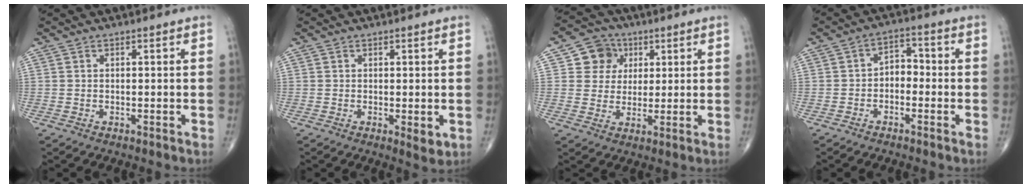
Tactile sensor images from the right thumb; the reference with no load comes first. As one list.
[{"total": 2.3, "force": [-0.3, 0.9, 2.1], "torque": [-0.027, -0.008, -0.004]}, {"total": 7.4, "force": [2.5, 6.7, 1.9], "torque": [0.004, -0.001, 0.037]}, {"total": 4.3, "force": [-1.1, 3.0, 2.9], "torque": [-0.031, 0.026, -0.032]}]